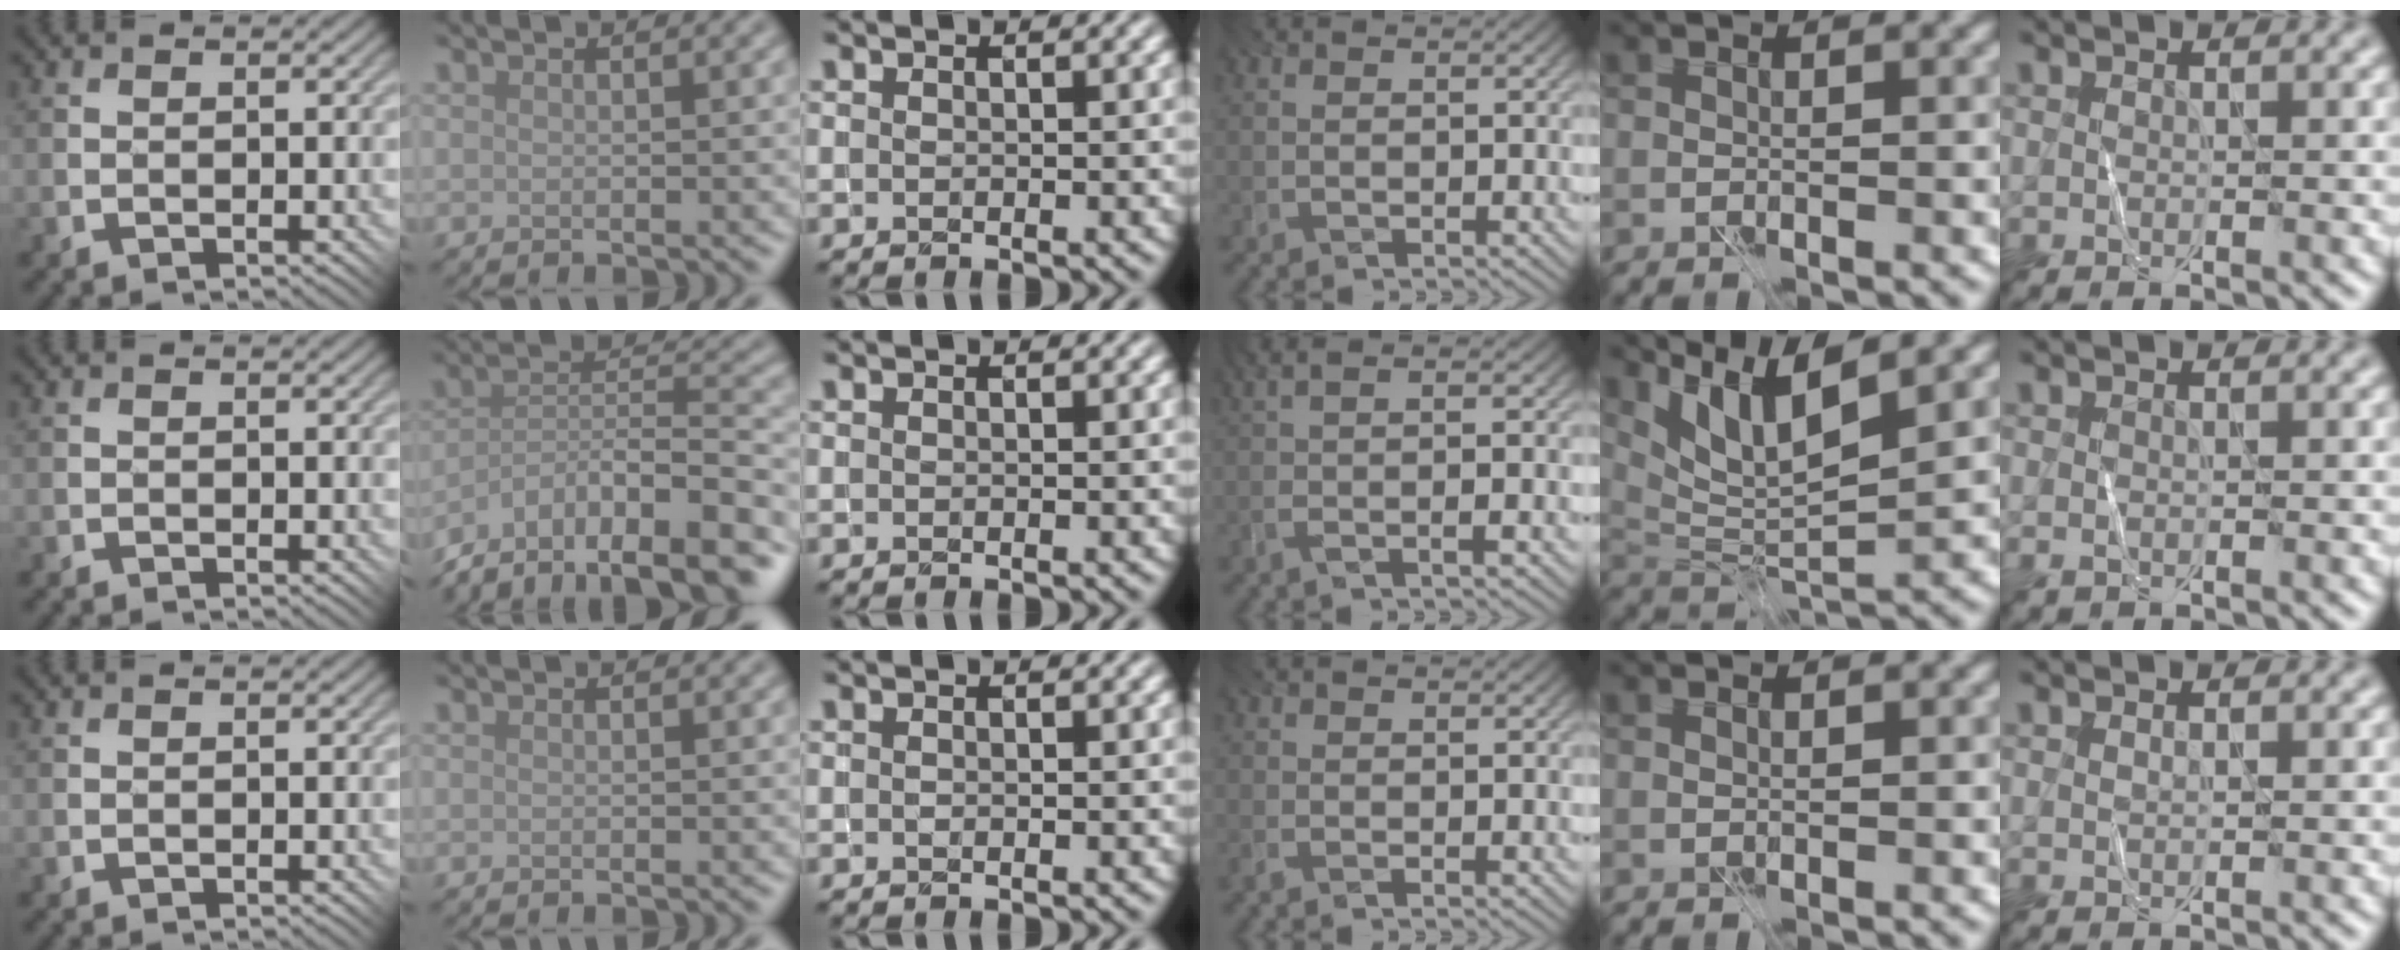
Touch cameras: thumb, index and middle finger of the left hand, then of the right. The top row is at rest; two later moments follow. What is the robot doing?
{"motion": "fold", "object": "shorts"}